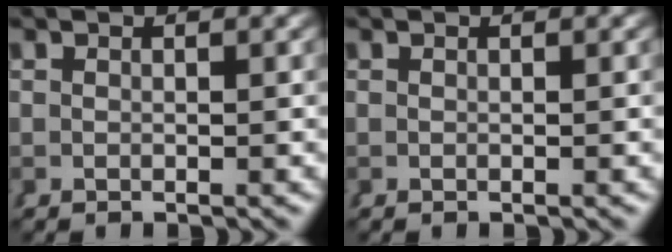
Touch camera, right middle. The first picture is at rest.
{"total": 0.0}